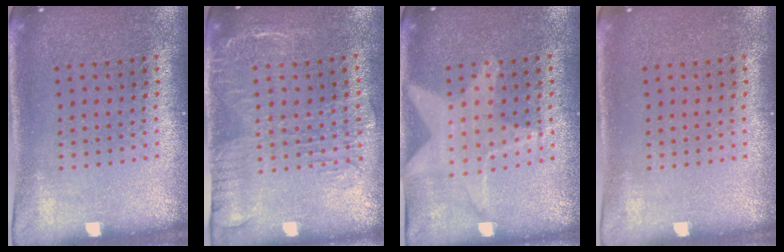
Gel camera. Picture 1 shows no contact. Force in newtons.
{"total": 2.0, "press": 1.6, "slide": 1.2}
{"total": 1.2, "press": 1.2, "slide": 0.2}
{"total": 0.0}